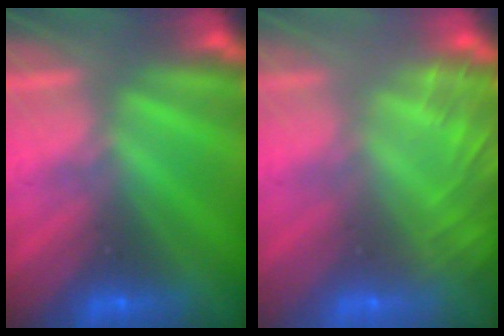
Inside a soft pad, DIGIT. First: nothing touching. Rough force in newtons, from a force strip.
{"total": 8.5}